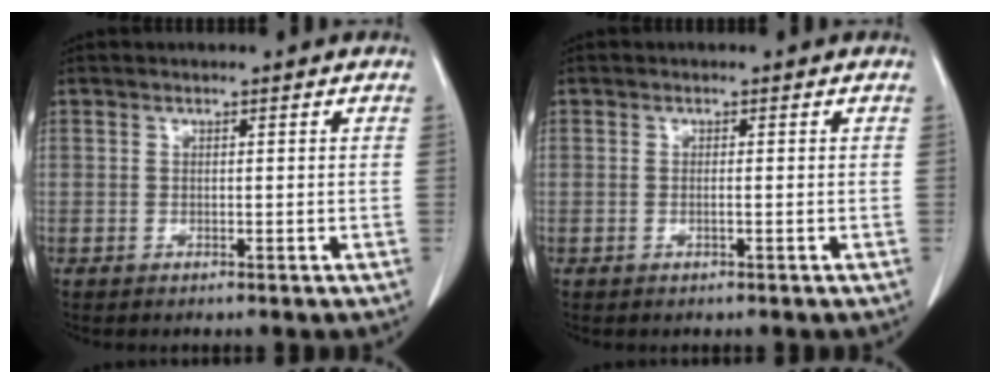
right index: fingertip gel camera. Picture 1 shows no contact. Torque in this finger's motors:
{"motor_torque": [-0.21, 0.19, -0.07, -0.01]}